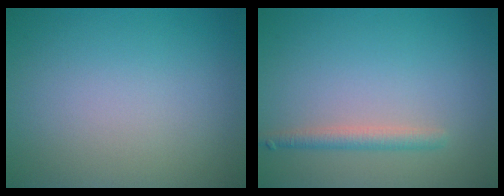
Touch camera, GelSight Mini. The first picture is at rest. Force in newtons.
{"total": 1.8, "press": 1.8, "slide": 0.1}